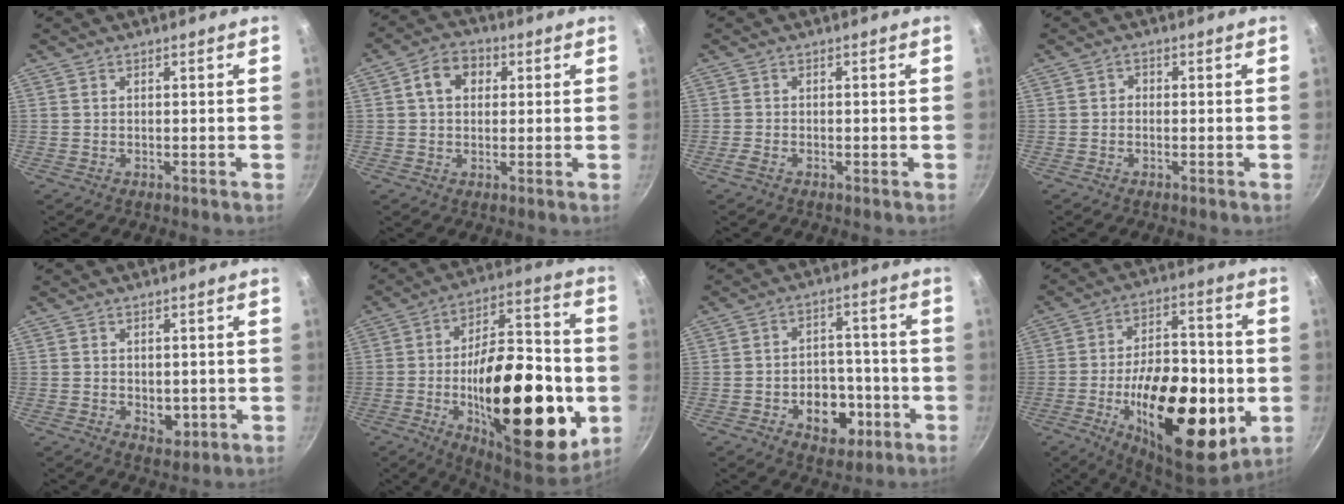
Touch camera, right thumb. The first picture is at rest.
{"total": 7.0, "force": [1.8, 5.3, 4.2], "torque": [-0.043, 0.011, 0.019]}
{"total": 1.5, "force": [-0.9, 0.6, 1.0], "torque": [-0.030, 0.005, -0.024]}
{"total": 1.2, "force": [-0.3, 1.0, 0.6], "torque": [-0.006, 0.005, -0.009]}
{"total": 4.0, "force": [-0.7, 2.8, 2.8], "torque": [-0.026, -0.005, -0.004]}
{"total": 32.9, "force": [-7.1, 14.7, 28.5], "torque": [-0.388, 0.023, -0.098]}
{"total": 11.1, "force": [-4.2, 7.7, 6.7], "torque": [-0.053, 0.027, -0.055]}
{"total": 27.2, "force": [-6.4, 13.0, 23.0], "torque": [-0.323, 0.012, -0.094]}